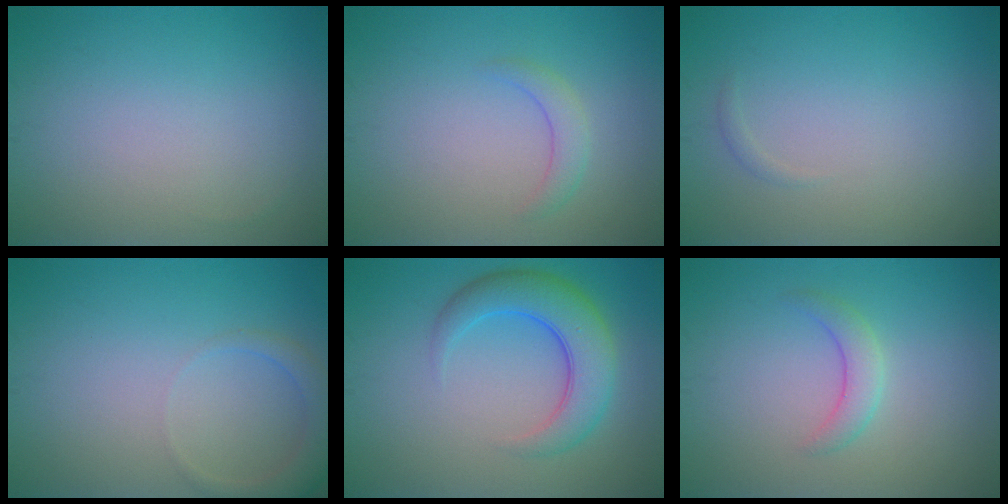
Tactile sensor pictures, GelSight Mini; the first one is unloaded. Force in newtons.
{"total": 1.7, "press": 1.6, "slide": 0.2}
{"total": 0.5, "press": 0.5, "slide": 0.0}
{"total": 2.6, "press": 2.6, "slide": 0.2}
{"total": 5.8, "press": 5.8, "slide": 0.2}
{"total": 2.0, "press": 2.0, "slide": 0.1}